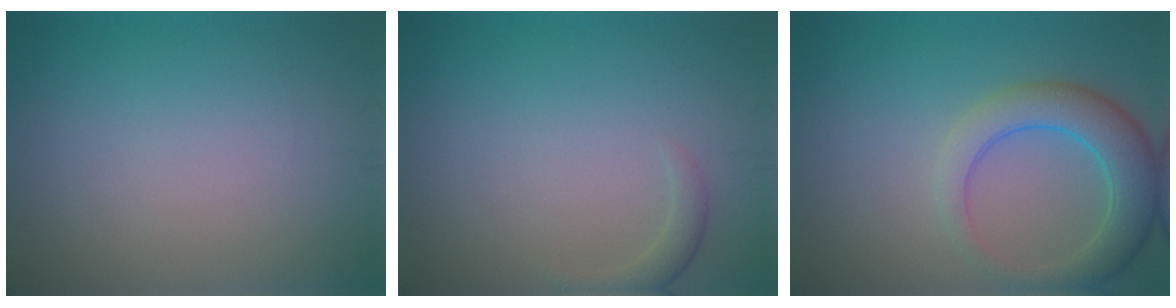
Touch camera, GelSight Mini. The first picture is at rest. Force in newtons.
{"total": 1.4, "press": 1.4, "slide": 0.1}
{"total": 5.1, "press": 5.1, "slide": 0.5}